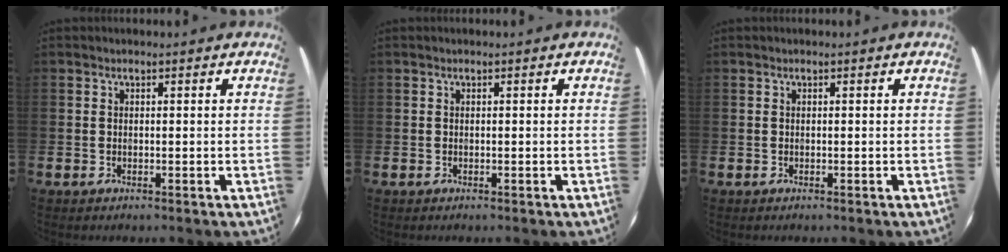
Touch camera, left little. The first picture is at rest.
{"total": 0.0}
{"total": 0.0}